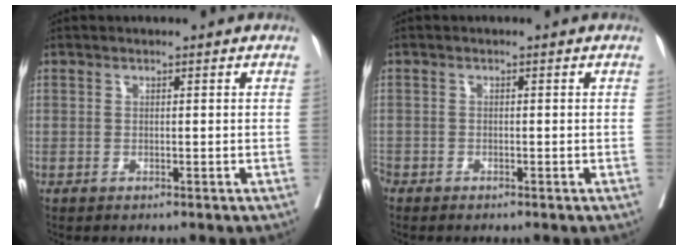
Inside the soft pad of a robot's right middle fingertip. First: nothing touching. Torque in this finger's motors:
{"motor_torque": [1.04, -1.06, 0.48, 0.09]}